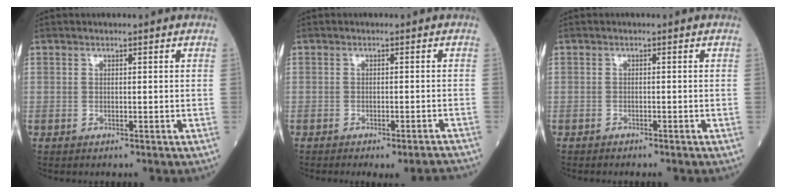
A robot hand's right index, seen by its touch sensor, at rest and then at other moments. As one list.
[{"total": 5.9, "force": [-5.5, 0.6, 2.1], "torque": [-0.013, -0.004, -0.067]}, {"total": 1.0, "force": [-0.9, 0.1, 0.3], "torque": [-0.009, -0.001, -0.014]}]